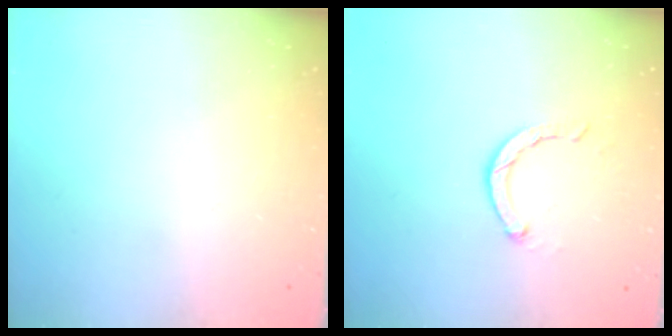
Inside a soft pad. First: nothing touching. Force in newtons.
{"total": 2.3, "press": 2.3, "slide": 0.3}